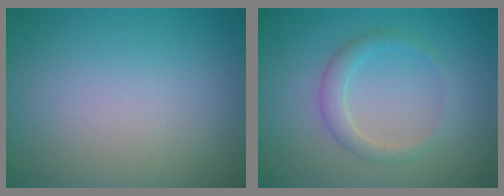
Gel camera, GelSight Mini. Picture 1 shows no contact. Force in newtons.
{"total": 2.1, "press": 2.1, "slide": 0.2}